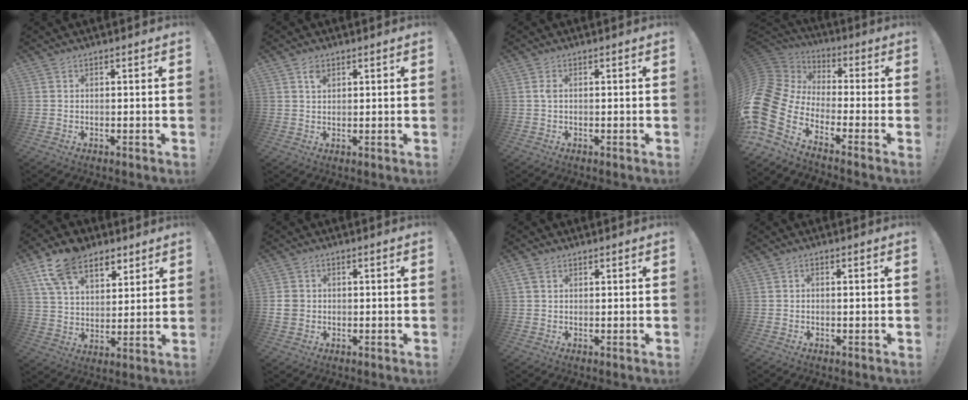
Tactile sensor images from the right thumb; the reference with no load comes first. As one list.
[{"total": 2.6, "force": [1.6, 1.6, 1.3], "torque": [-0.007, -0.009, 0.024]}, {"total": 1.3, "force": [0.1, 0.5, 1.2], "torque": [-0.033, 0.007, 0.002]}, {"total": 15.9, "force": [-6.1, 9.6, 11.1], "torque": [-0.256, 0.017, -0.105]}, {"total": 15.2, "force": [9.5, 9.1, 7.6], "torque": [-0.127, -0.045, 0.177]}, {"total": 4.2, "force": [0.1, 3.7, 1.8], "torque": [-0.027, 0.002, 0.003]}, {"total": 2.5, "force": [1.3, 1.6, 1.3], "torque": [-0.020, 0.002, 0.025]}, {"total": 1.0, "force": [-0.7, 0.1, 0.8], "torque": [-0.015, 0.001, -0.012]}]